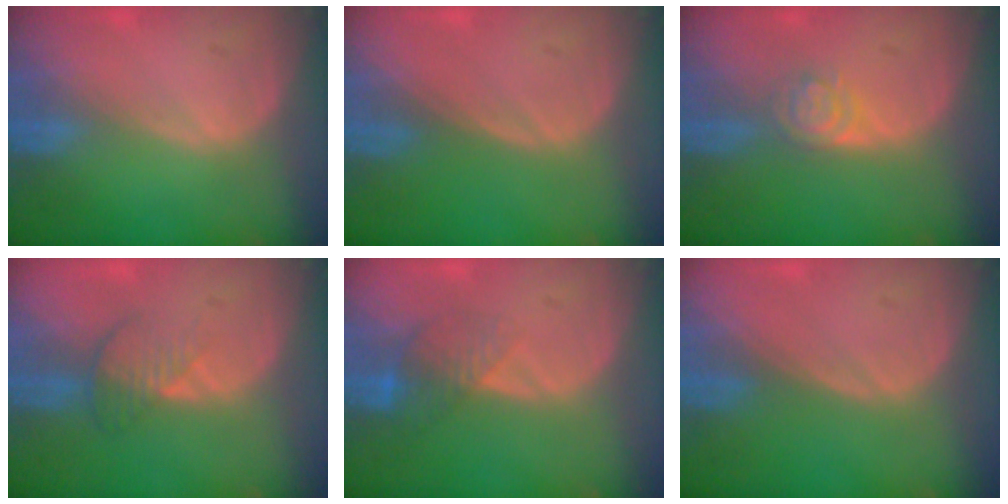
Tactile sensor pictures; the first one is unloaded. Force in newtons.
{"total": 0.0}
{"total": 3.9, "press": 3.5, "slide": 1.8}
{"total": 4.0, "press": 3.5, "slide": 2.1}
{"total": 4.4, "press": 3.8, "slide": 2.1}
{"total": 0.0}